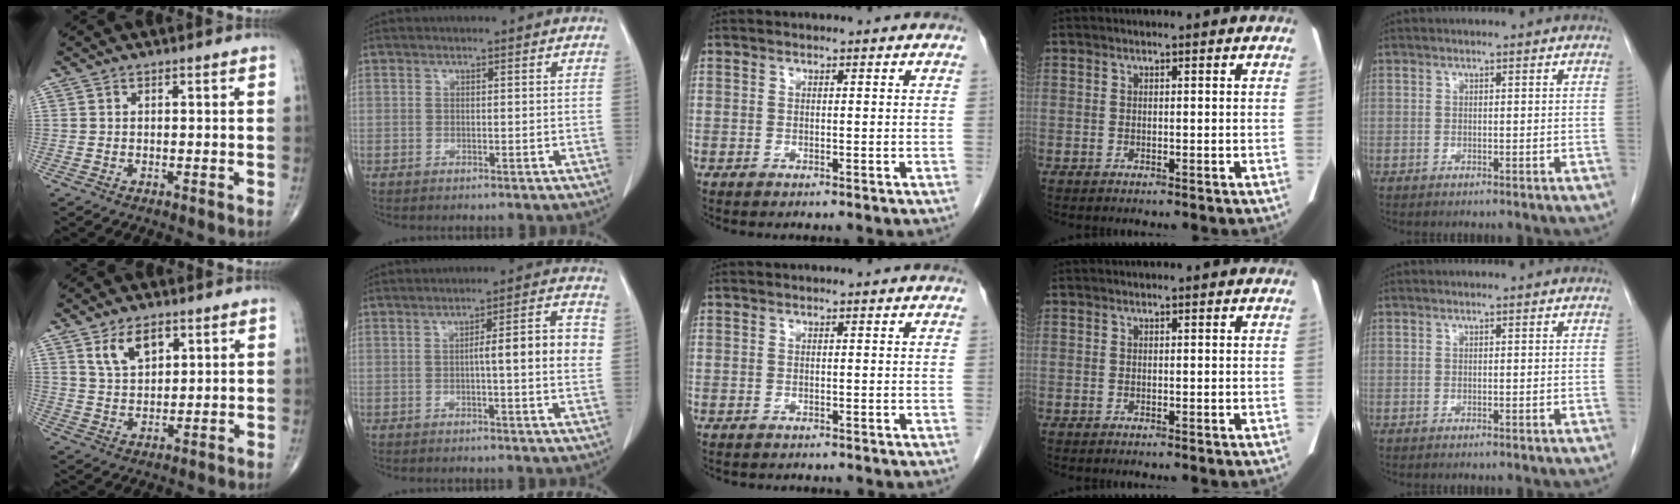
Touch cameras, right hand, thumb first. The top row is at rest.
{"thumb": {"total": 6.7, "force": [3.5, 3.7, 4.3], "torque": [-0.064, -0.019, 0.069]}, "index": {"total": 8.1, "force": [0.2, 0.6, 8.1], "torque": [-0.112, 0.015, -0.001]}, "middle": {"total": 1.7, "force": [-1.5, 0.5, 0.4], "torque": [-0.011, -0.003, -0.019]}}